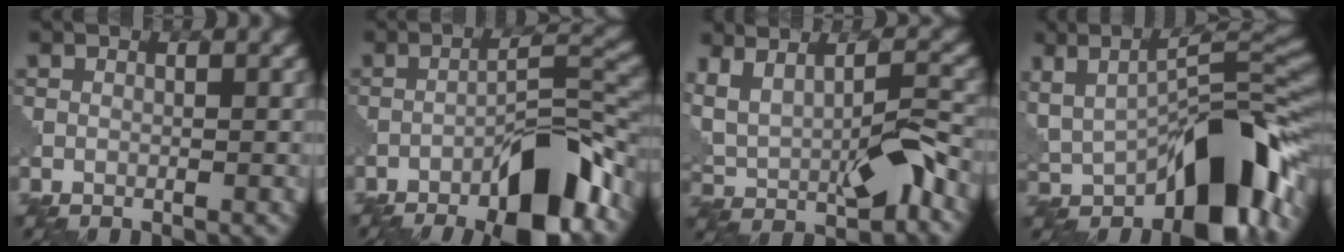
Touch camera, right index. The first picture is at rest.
{"total": 10.5, "force": [-6.7, 3.0, 7.6], "torque": [-0.104, 0.014, -0.116]}
{"total": 7.2, "force": [0.6, 3.1, 6.5], "torque": [-0.126, -0.006, 0.014]}
{"total": 12.2, "force": [-2.3, 5.0, 10.9], "torque": [-0.144, 0.008, -0.038]}